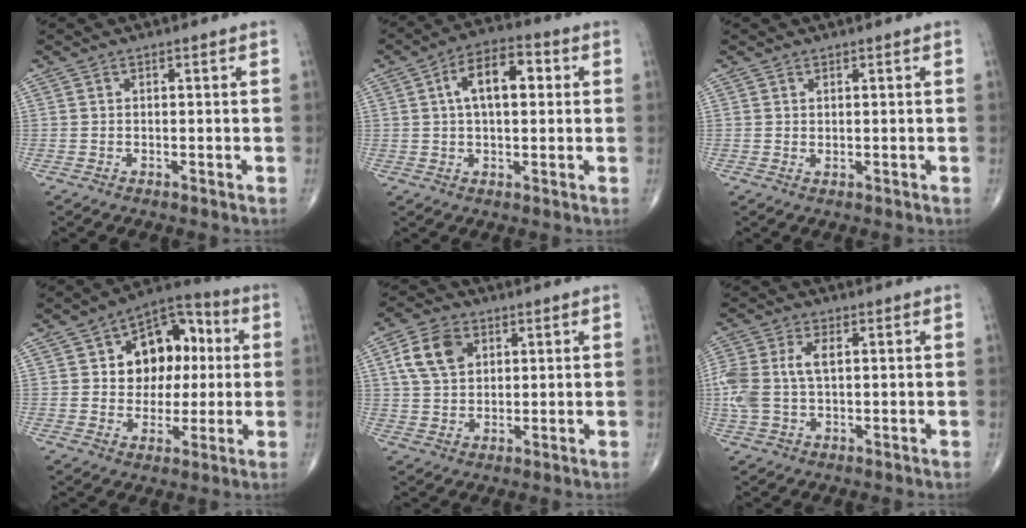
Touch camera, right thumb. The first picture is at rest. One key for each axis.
{"total": 10.1, "fx": 2.1, "fy": 5.2, "fz": 8.5, "tx": -0.130, "ty": 0.020, "tz": 0.028}
{"total": 0.5, "fx": 0.3, "fy": 0.2, "fz": 0.3, "tx": -0.003, "ty": -0.005, "tz": 0.006}
{"total": 14.9, "fx": 2.7, "fy": 10.6, "fz": 10.1, "tx": -0.091, "ty": 0.019, "tz": 0.037}
{"total": 8.6, "fx": 3.0, "fy": 6.0, "fz": 5.4, "tx": -0.089, "ty": -0.001, "tz": 0.056}
{"total": 9.7, "fx": 1.3, "fy": 5.6, "fz": 7.8, "tx": -0.199, "ty": 0.016, "tz": 0.030}